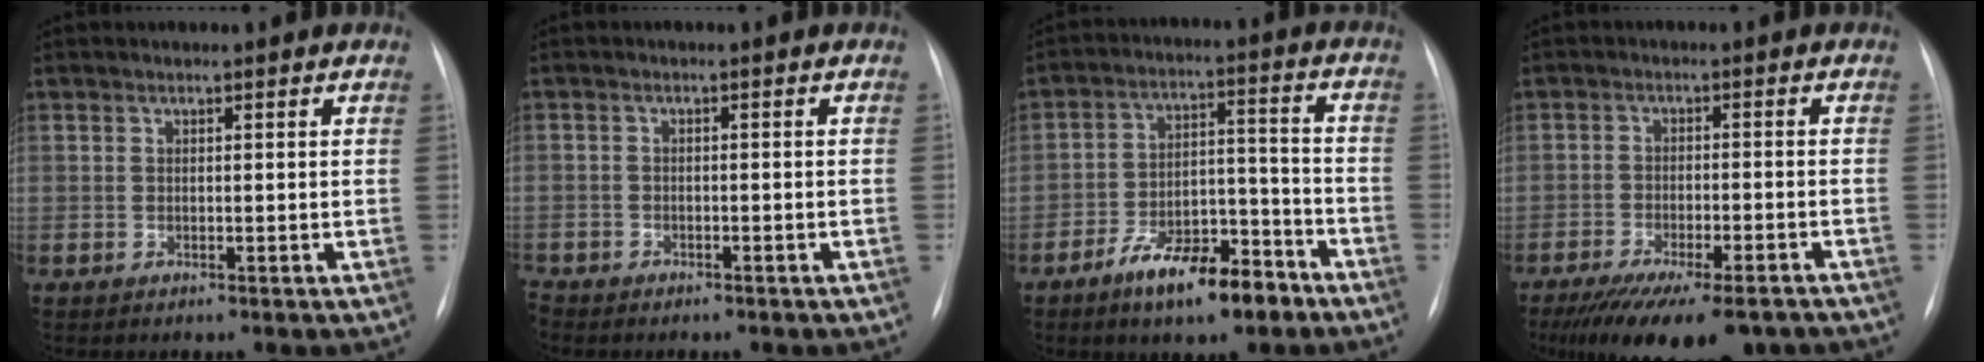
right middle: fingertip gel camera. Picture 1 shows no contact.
{"total": 3.9, "force": [-3.2, 1.7, 1.1], "torque": [-0.017, -0.002, -0.047]}
{"total": 11.5, "force": [-7.6, 4.2, 7.5], "torque": [-0.121, 0.016, -0.127]}
{"total": 16.5, "force": [-12.9, 4.2, 9.4], "torque": [-0.141, -0.021, -0.185]}